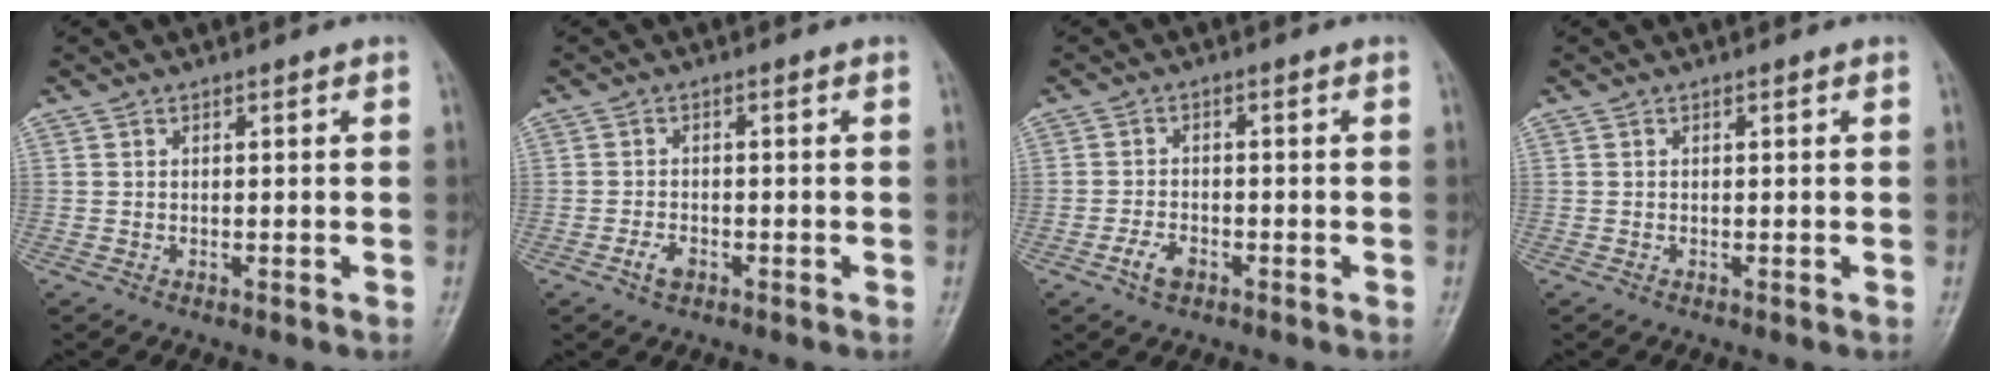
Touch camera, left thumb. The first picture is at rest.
{"total": 2.5, "force": [-1.3, 1.4, 1.5], "torque": [-0.029, 0.008, -0.023]}
{"total": 3.4, "force": [-1.9, 1.9, 2.1], "torque": [-0.038, 0.011, -0.034]}
{"total": 0.0}